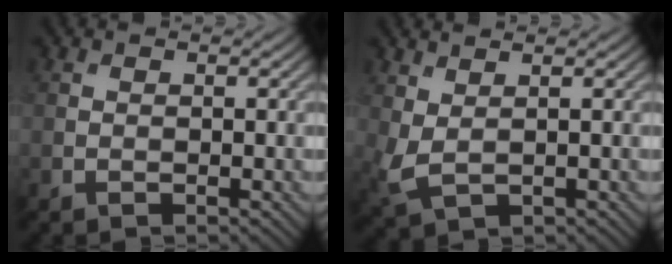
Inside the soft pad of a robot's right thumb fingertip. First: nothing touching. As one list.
[{"total": 3.5, "force": [1.0, 1.7, 2.8], "torque": [-0.087, 0.001, 0.023]}]